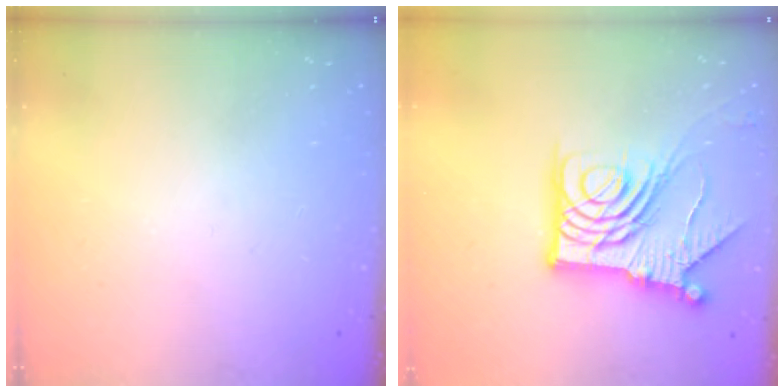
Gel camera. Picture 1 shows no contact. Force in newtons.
{"total": 17.5, "press": 17.4, "slide": 1.9}